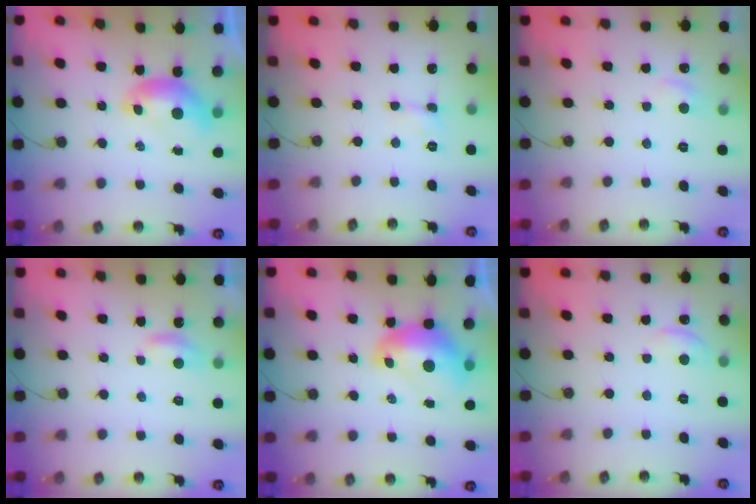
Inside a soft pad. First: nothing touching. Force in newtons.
{"total": 1.0, "press": 1.0, "slide": 0.1}
{"total": 0.8, "press": 0.2, "slide": 0.8}
{"total": 1.4, "press": 1.3, "slide": 0.5}
{"total": 2.7, "press": 2.7, "slide": 0.7}
{"total": 1.1, "press": 0.8, "slide": 0.7}